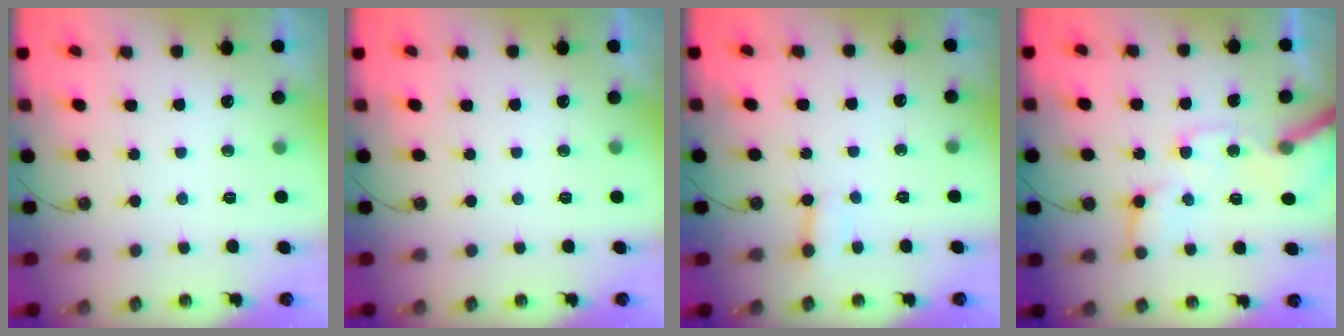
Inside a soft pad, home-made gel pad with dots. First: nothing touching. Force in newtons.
{"total": 0.0}
{"total": 1.9, "press": 1.9, "slide": 0.1}
{"total": 13.7, "press": 13.6, "slide": 2.1}